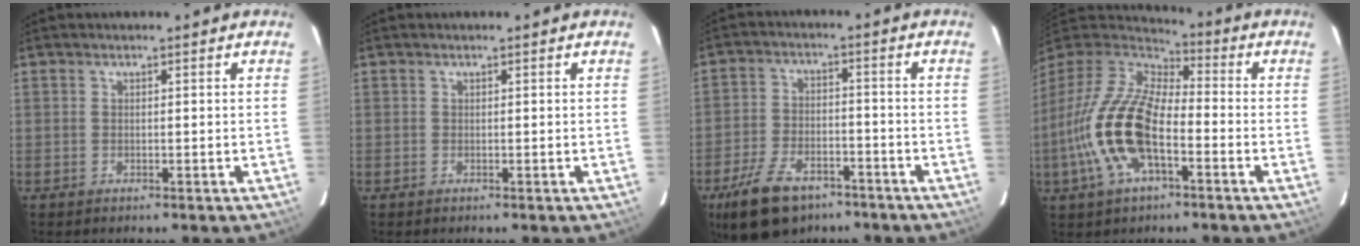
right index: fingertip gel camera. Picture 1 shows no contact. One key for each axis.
{"total": 0.0}
{"total": 13.6, "fx": -9.0, "fy": 7.2, "fz": 7.2, "tx": -0.163, "ty": -0.003, "tz": -0.151}
{"total": 18.4, "fx": -5.8, "fy": 8.2, "fz": 15.4, "tx": -0.319, "ty": -0.015, "tz": -0.116}